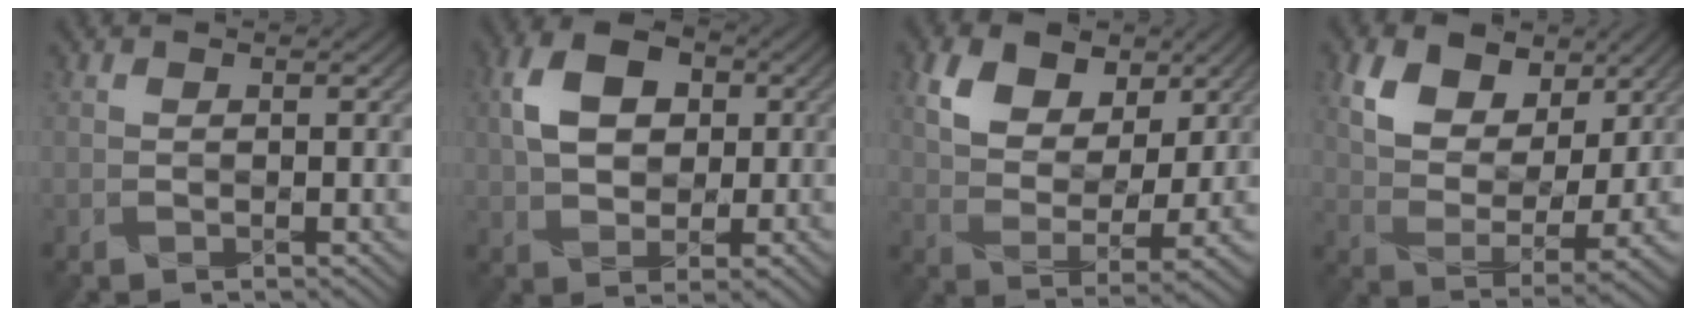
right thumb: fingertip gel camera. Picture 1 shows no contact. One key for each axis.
{"total": 7.5, "fx": 1.4, "fy": 5.1, "fz": 5.3, "tx": -0.101, "ty": 0.013, "tz": 0.021}
{"total": 8.3, "fx": 4.4, "fy": 4.9, "fz": 5.0, "tx": -0.104, "ty": 0.000, "tz": 0.088}
{"total": 9.3, "fx": 5.1, "fy": 5.4, "fz": 5.6, "tx": -0.119, "ty": 0.000, "tz": 0.095}